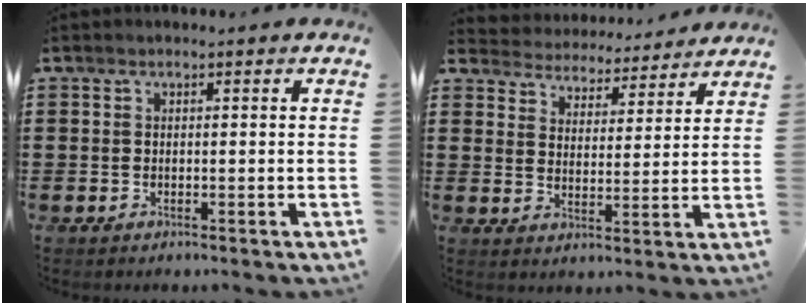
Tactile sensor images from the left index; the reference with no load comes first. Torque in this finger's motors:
{"motor_torque": [2.14, 0.00, 0.40, 0.03]}